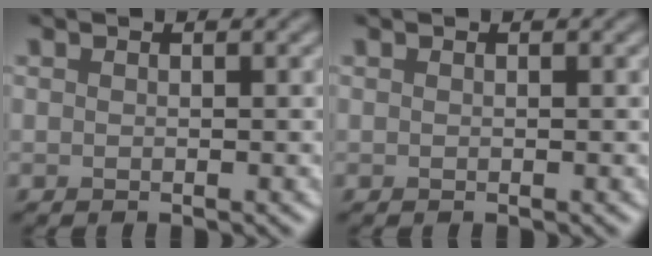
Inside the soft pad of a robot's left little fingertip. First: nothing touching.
{"total": 0.0}